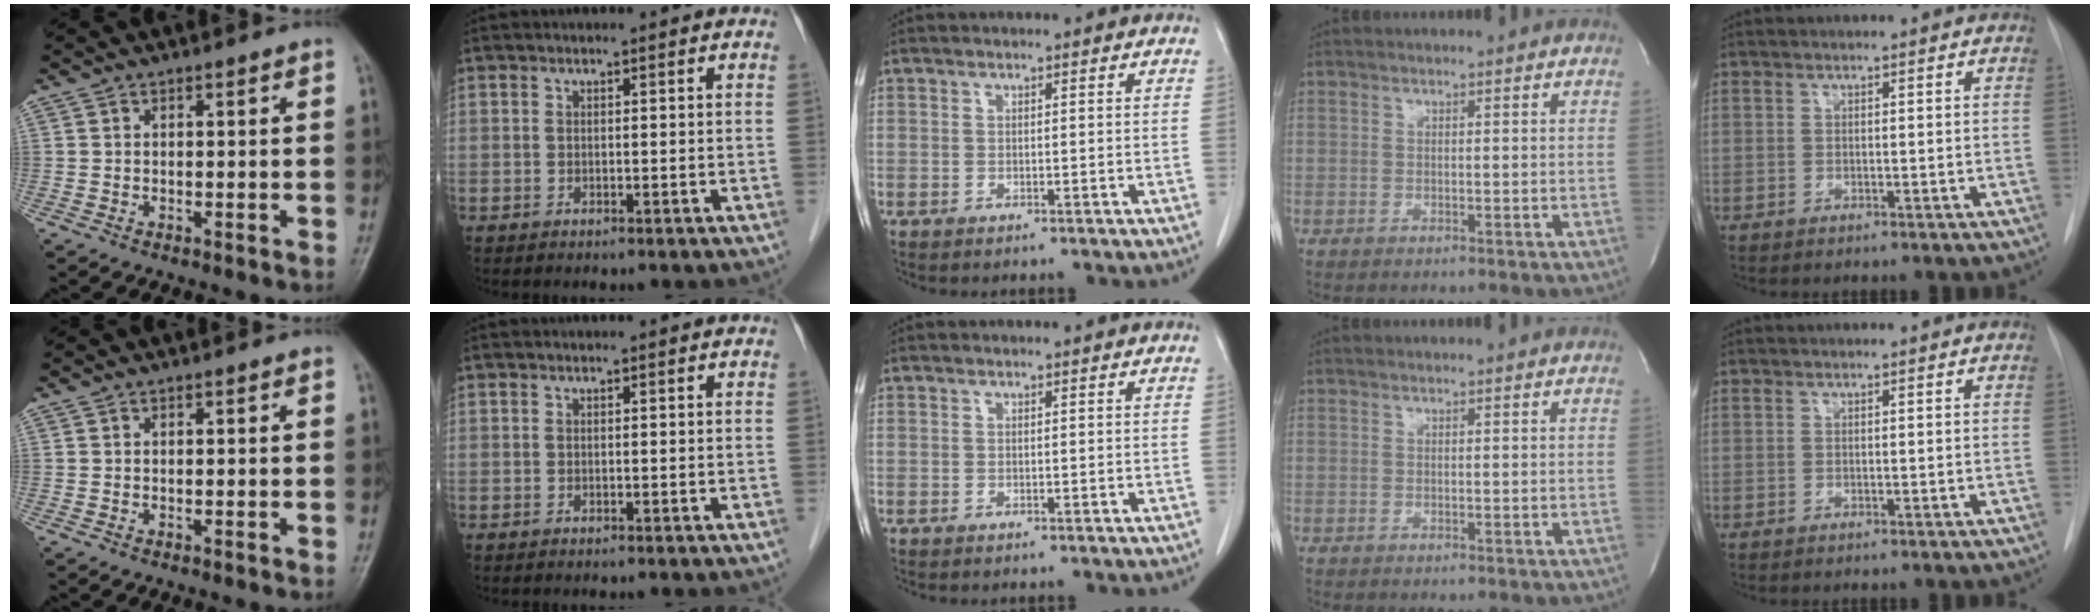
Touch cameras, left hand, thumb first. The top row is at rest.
{}